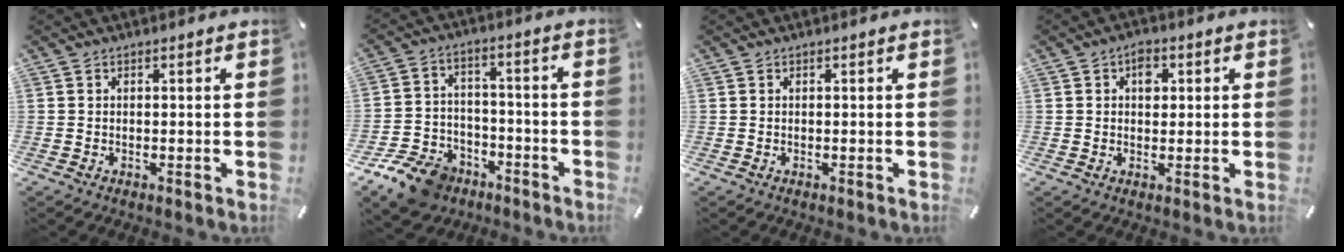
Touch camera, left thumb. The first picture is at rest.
{"total": 11.9, "force": [-8.2, 7.6, 4.3], "torque": [-0.082, 0.060, -0.146]}
{"total": 0.0}
{"total": 3.6, "force": [1.0, 2.5, 2.4], "torque": [-0.019, -0.005, 0.008]}